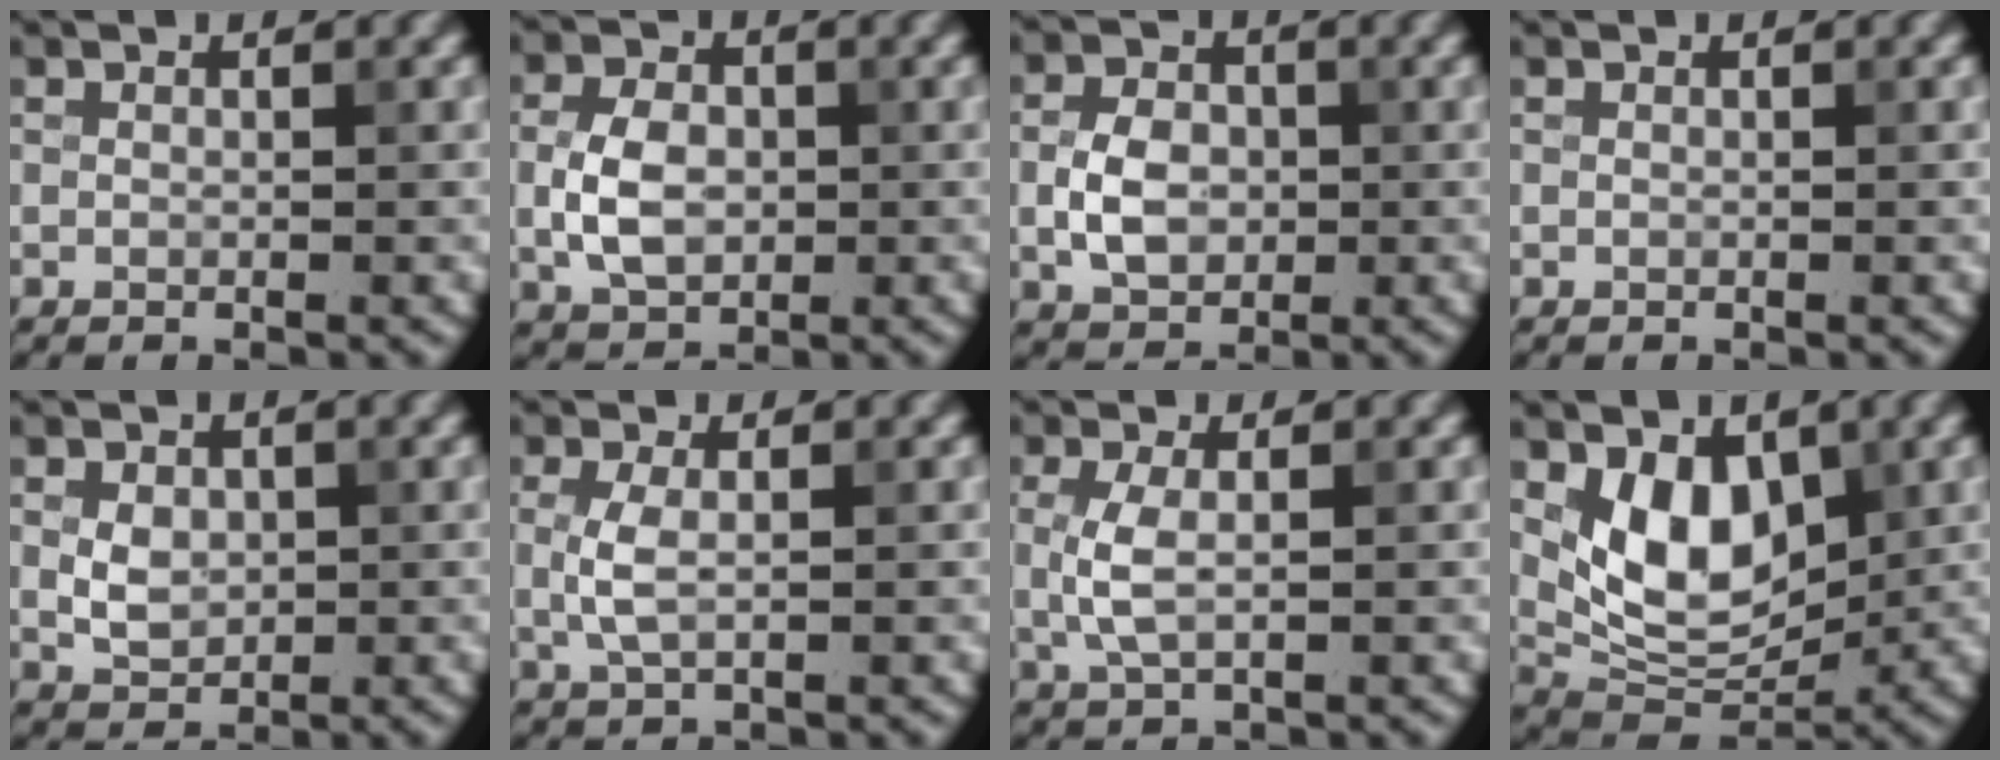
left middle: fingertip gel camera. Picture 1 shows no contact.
{"total": 4.4, "force": [-0.3, 3.1, 3.1], "torque": [-0.061, 0.002, -0.008]}
{"total": 4.0, "force": [-0.4, 2.9, 2.7], "torque": [-0.051, 0.002, -0.012]}
{"total": 0.0}
{"total": 2.6, "force": [0.2, 2.0, 1.7], "torque": [-0.032, -0.002, 0.004]}
{"total": 2.3, "force": [0.1, 1.0, 2.1], "torque": [-0.053, -0.001, 0.001]}
{"total": 2.7, "force": [0.1, 1.1, 2.5], "torque": [-0.062, -0.001, 0.001]}
{"total": 6.3, "force": [1.8, 4.0, 4.5], "torque": [-0.074, -0.017, 0.033]}